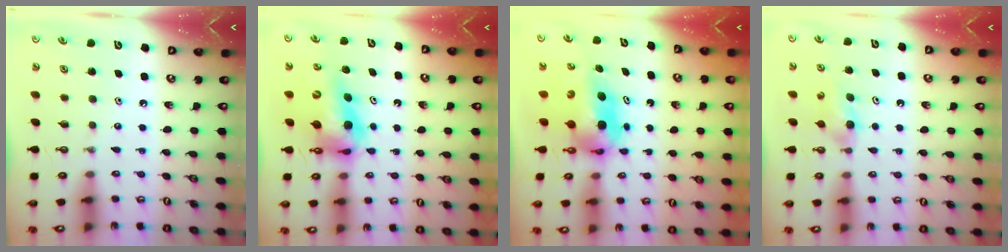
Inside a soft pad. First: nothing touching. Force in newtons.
{"total": 11.8, "press": 11.8, "slide": 1.1}
{"total": 6.0, "press": 6.0, "slide": 0.4}
{"total": 4.5, "press": 4.4, "slide": 0.9}